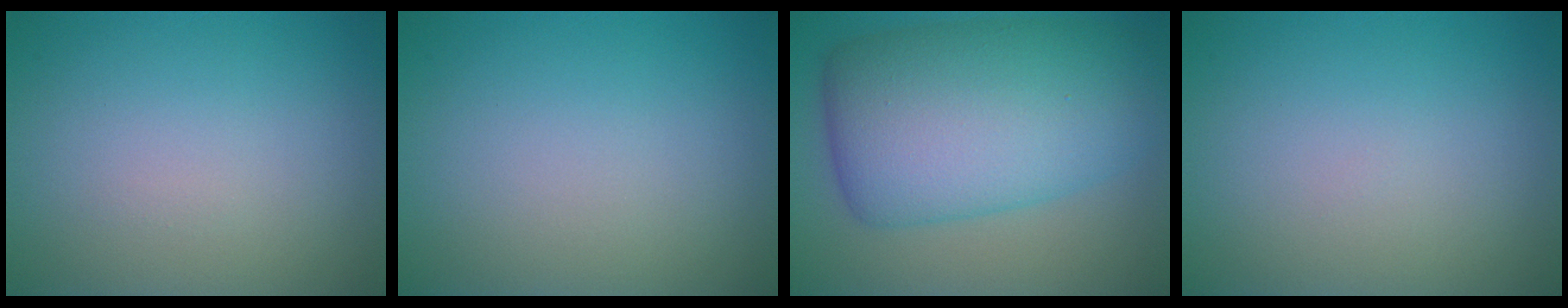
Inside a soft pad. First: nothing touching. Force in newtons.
{"total": 0.0}
{"total": 12.0, "press": 12.0, "slide": 0.1}
{"total": 0.0}